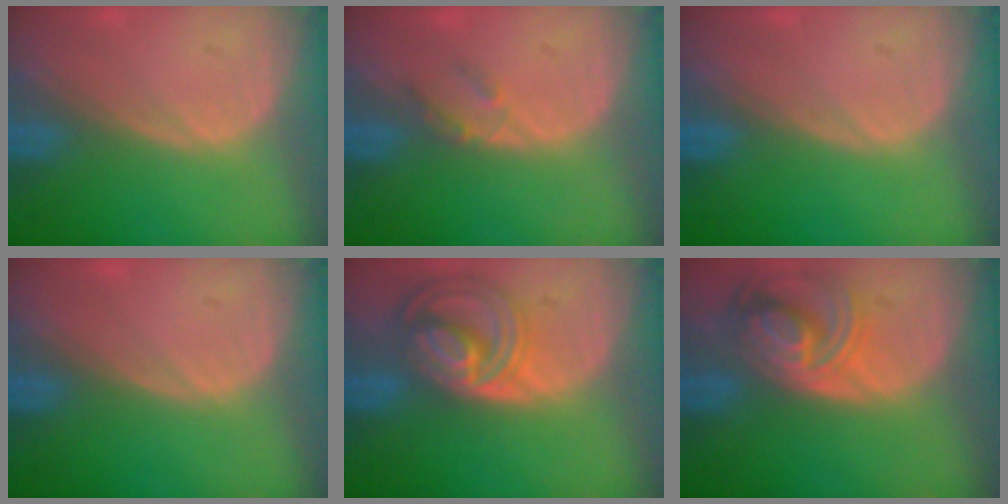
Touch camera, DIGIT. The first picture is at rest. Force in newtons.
{"total": 2.0, "press": 1.8, "slide": 0.9}
{"total": 0.0}
{"total": 0.0}
{"total": 8.7, "press": 7.5, "slide": 4.4}
{"total": 8.0, "press": 7.0, "slide": 3.8}